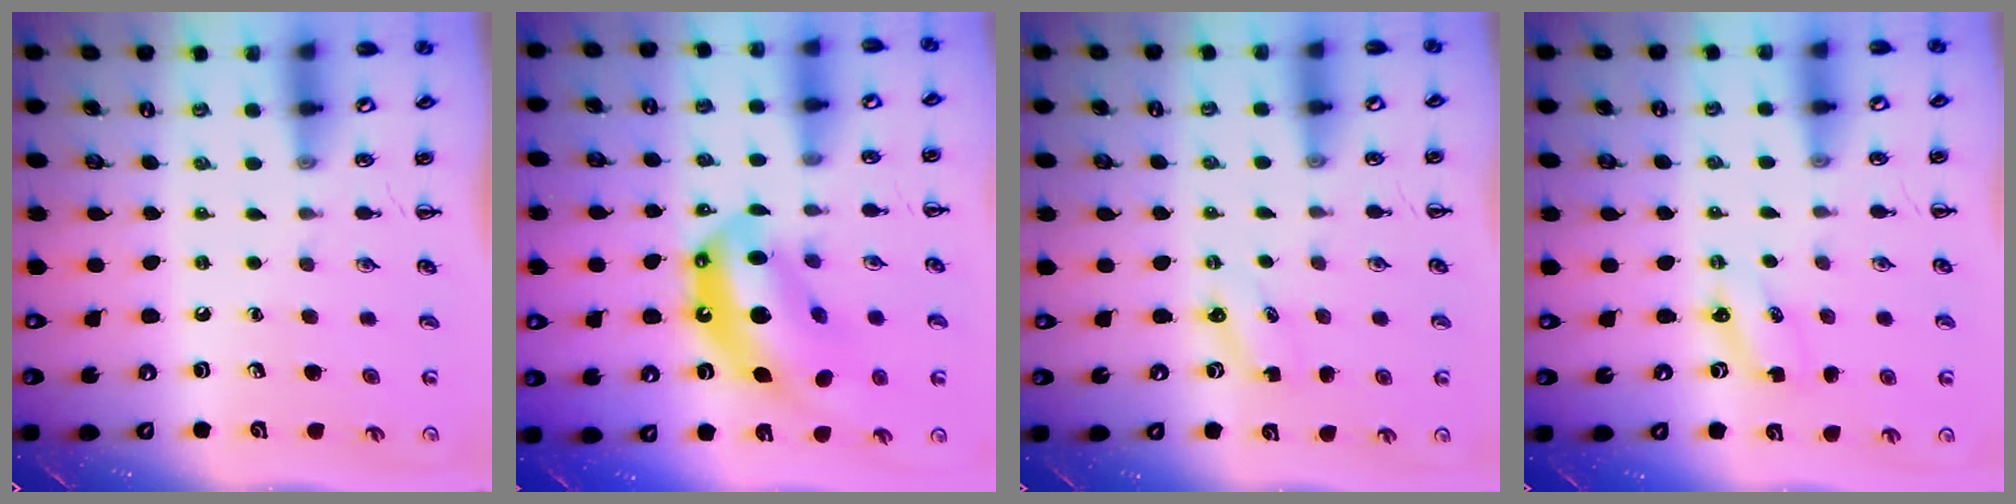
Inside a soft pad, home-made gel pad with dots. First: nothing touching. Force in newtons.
{"total": 16.4, "press": 15.7, "slide": 4.7}
{"total": 2.2, "press": 2.1, "slide": 0.6}
{"total": 2.7, "press": 2.6, "slide": 0.8}